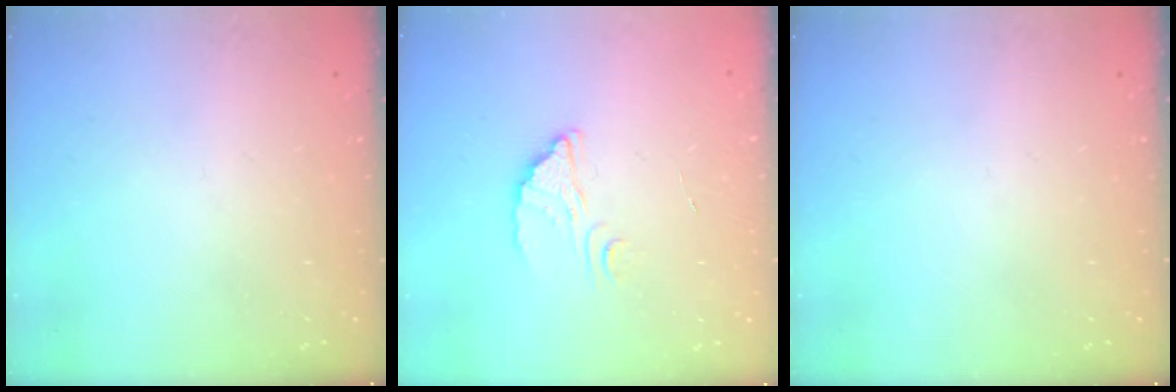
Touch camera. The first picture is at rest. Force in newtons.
{"total": 2.1, "press": 2.1, "slide": 0.1}
{"total": 0.0}